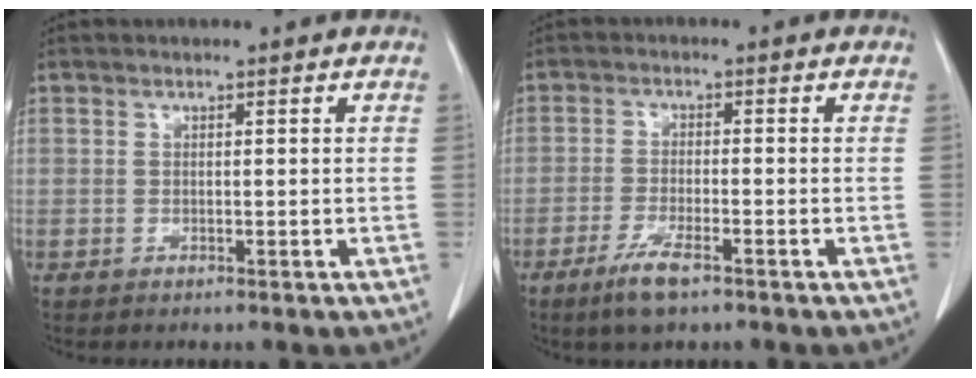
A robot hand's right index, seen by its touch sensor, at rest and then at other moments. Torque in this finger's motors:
{"motor_torque": [0.35, -0.29, 0.08, 0.02]}